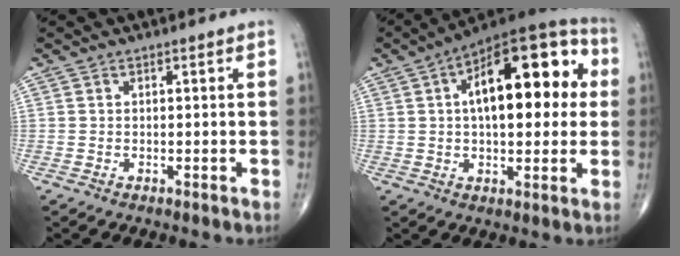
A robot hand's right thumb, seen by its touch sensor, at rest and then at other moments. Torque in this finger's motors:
{"motor_torque": [-0.32, 3.36, 1.80, 0.96, 0.15]}